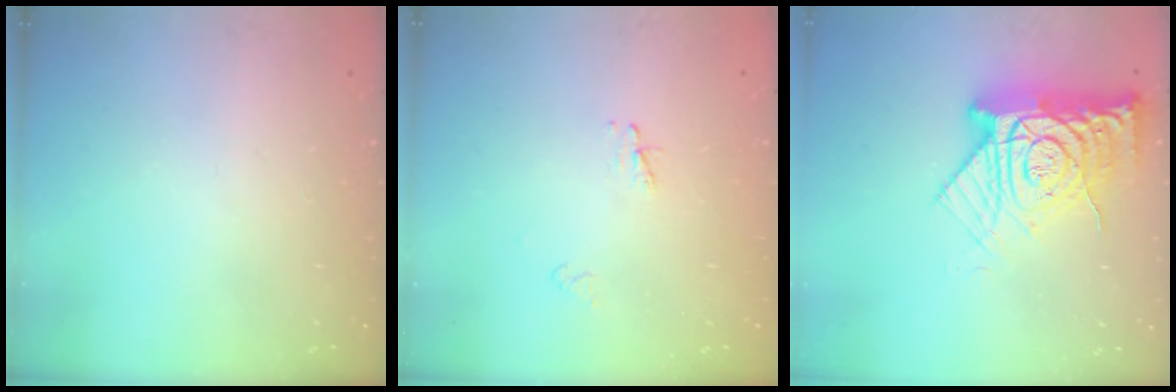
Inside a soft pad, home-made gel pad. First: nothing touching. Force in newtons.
{"total": 2.3, "press": 2.3, "slide": 0.3}
{"total": 17.3, "press": 17.2, "slide": 1.7}